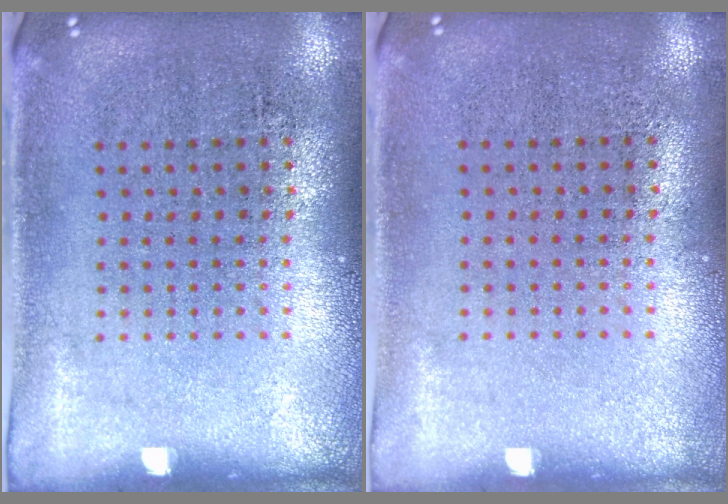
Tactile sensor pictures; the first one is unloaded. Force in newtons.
{"total": 0.0}